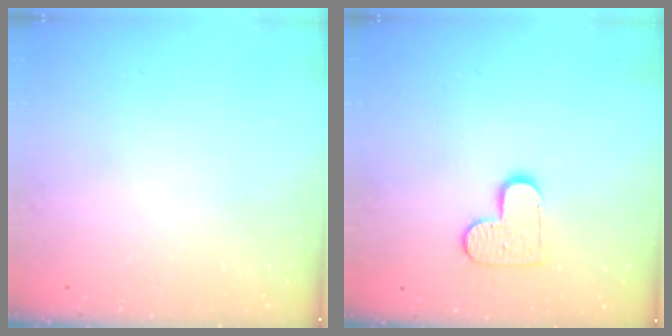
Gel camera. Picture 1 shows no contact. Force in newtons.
{"total": 9.2, "press": 9.2, "slide": 0.5}